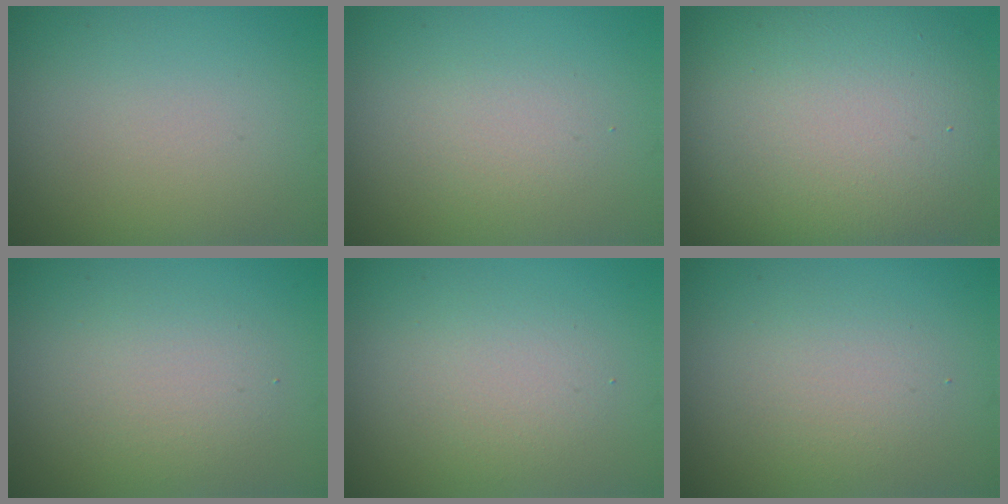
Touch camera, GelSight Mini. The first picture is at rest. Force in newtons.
{"total": 1.7, "press": 1.7, "slide": 0.2}
{"total": 13.5, "press": 13.5, "slide": 0.4}
{"total": 2.7, "press": 2.7, "slide": 0.3}
{"total": 2.6, "press": 2.6, "slide": 0.2}
{"total": 2.3, "press": 2.3, "slide": 0.2}